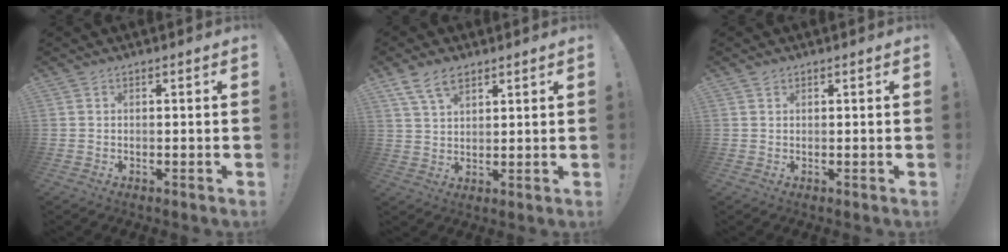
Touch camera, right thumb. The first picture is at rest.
{"total": 7.7, "force": [5.0, 4.1, 4.2], "torque": [-0.078, -0.011, 0.097]}
{"total": 1.0, "force": [0.8, 0.5, 0.1], "torque": [0.004, -0.003, 0.015]}